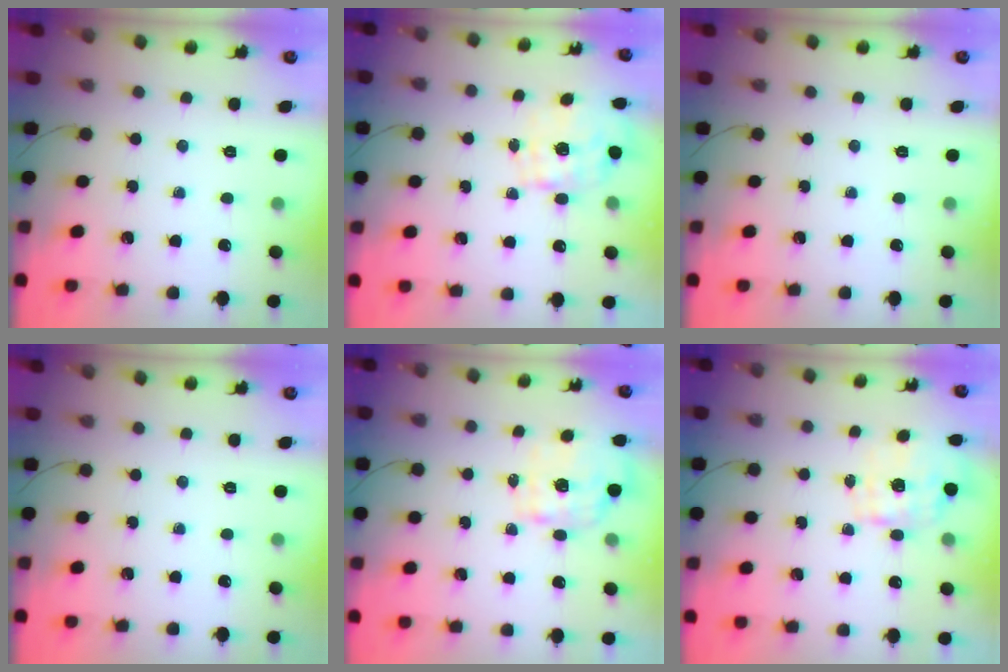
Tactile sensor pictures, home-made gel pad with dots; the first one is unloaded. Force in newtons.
{"total": 1.6, "press": 1.5, "slide": 0.6}
{"total": 0.0}
{"total": 0.0}
{"total": 2.0, "press": 1.8, "slide": 1.0}
{"total": 1.7, "press": 1.5, "slide": 0.6}